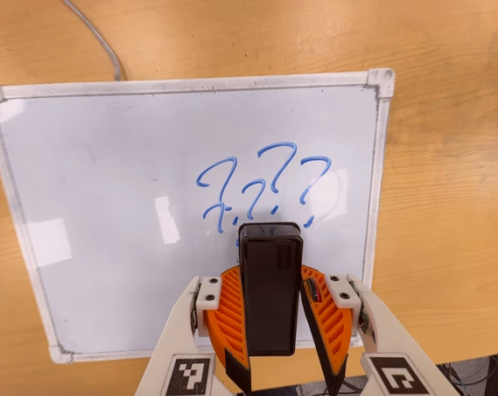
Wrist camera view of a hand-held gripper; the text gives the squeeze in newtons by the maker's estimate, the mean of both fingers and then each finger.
{"total": 5.6, "left": 4.9, "right": 6.2}